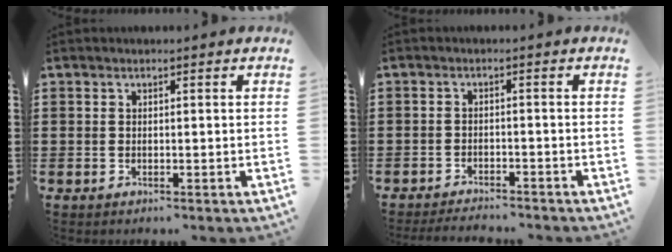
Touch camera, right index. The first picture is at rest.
{"total": 2.7, "force": [-2.7, 0.0, 0.0], "torque": [-0.005, -0.001, -0.057]}